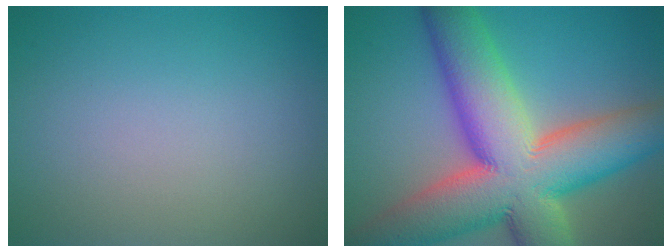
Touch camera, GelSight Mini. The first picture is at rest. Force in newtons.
{"total": 16.3, "press": 16.2, "slide": 1.2}